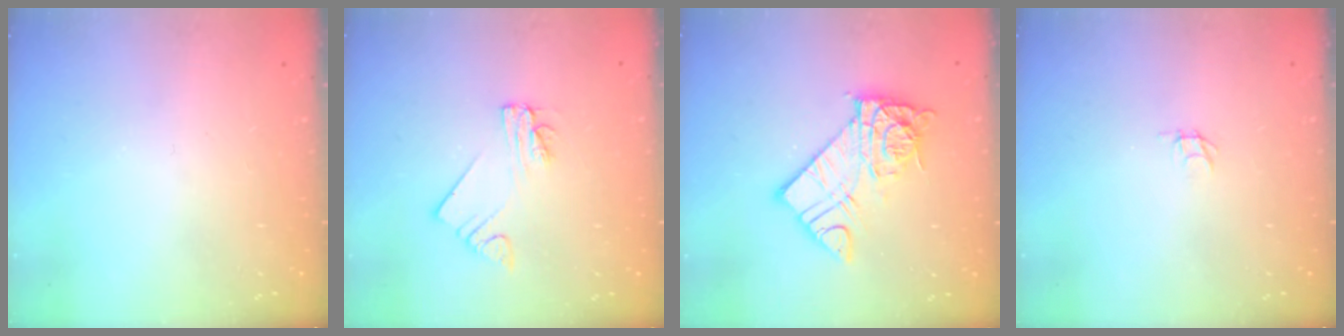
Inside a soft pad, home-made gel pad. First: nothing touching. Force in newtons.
{"total": 2.2, "press": 2.2, "slide": 0.1}
{"total": 11.5, "press": 11.4, "slide": 1.0}
{"total": 1.8, "press": 1.8, "slide": 0.1}